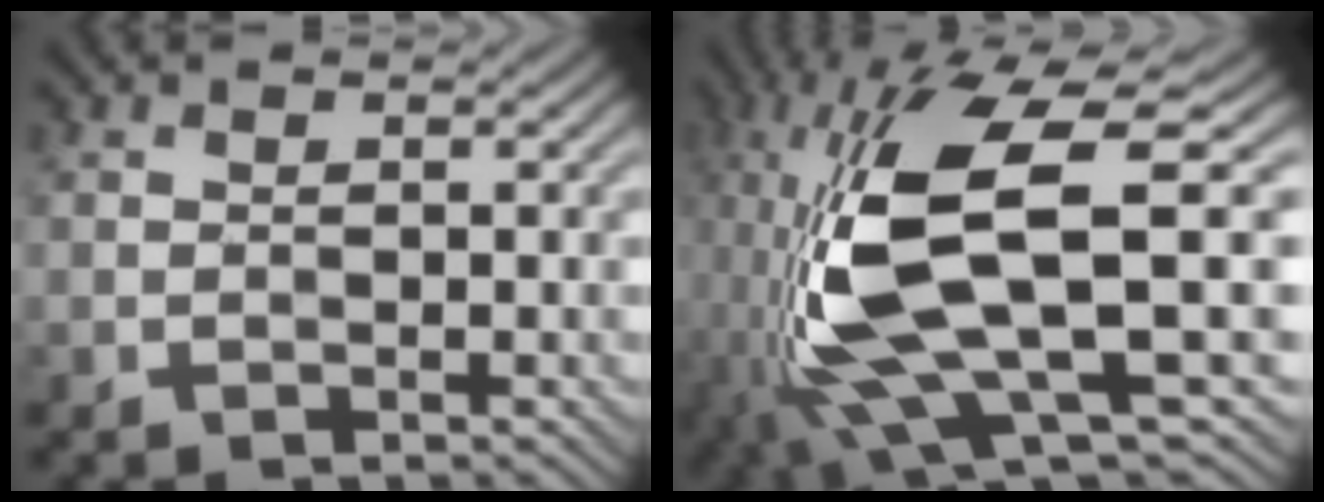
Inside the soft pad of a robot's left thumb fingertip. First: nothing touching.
{"total": 15.1, "force": [-2.5, 4.4, 14.2], "torque": [-0.306, -0.005, -0.039]}